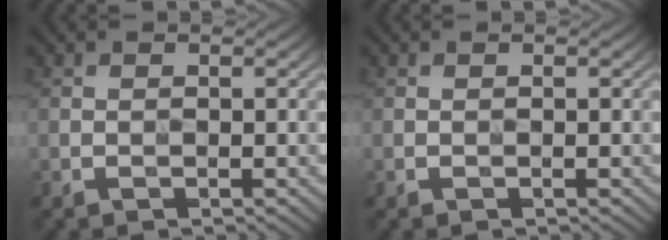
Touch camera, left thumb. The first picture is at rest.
{"total": 0.0}